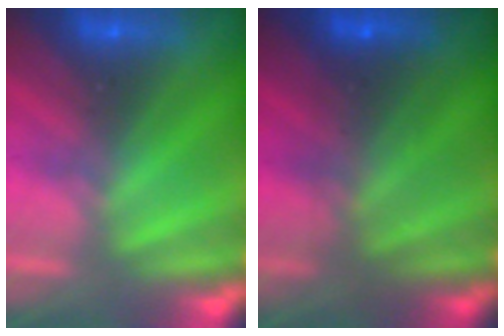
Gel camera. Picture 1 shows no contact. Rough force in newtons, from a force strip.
{"total": 5.9}